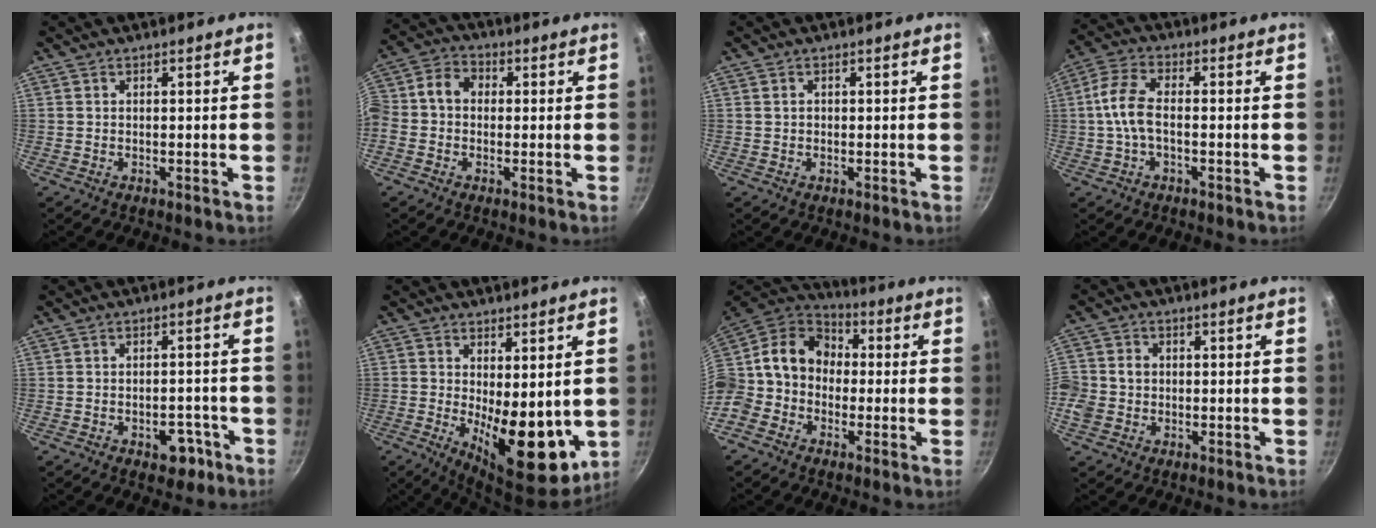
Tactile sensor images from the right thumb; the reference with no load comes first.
{"total": 8.4, "force": [-0.1, 6.7, 5.1], "torque": [-0.095, 0.032, -0.025]}
{"total": 0.9, "force": [0.1, 0.8, 0.4], "torque": [-0.004, 0.004, 0.001]}
{"total": 7.5, "force": [-0.8, 3.8, 6.4], "torque": [-0.138, 0.026, -0.026]}
{"total": 5.5, "force": [-2.7, 3.4, 3.3], "torque": [-0.018, 0.023, -0.028]}
{"total": 13.2, "force": [-0.4, 5.9, 11.8], "torque": [-0.140, -0.027, 0.008]}
{"total": 15.7, "force": [-1.4, 13.4, 8.0], "torque": [-0.122, 0.052, -0.050]}
{"total": 8.0, "force": [-1.0, 7.1, 3.4], "torque": [-0.076, 0.017, -0.026]}